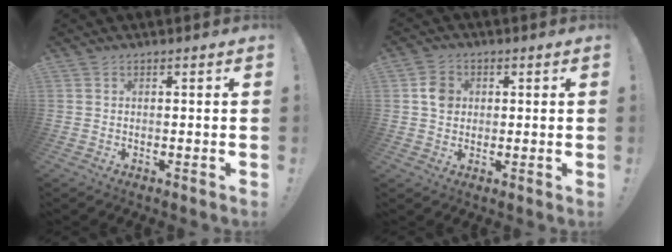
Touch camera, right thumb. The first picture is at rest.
{"total": 5.7, "force": [0.8, 5.1, 2.5], "torque": [-0.021, 0.002, 0.013]}